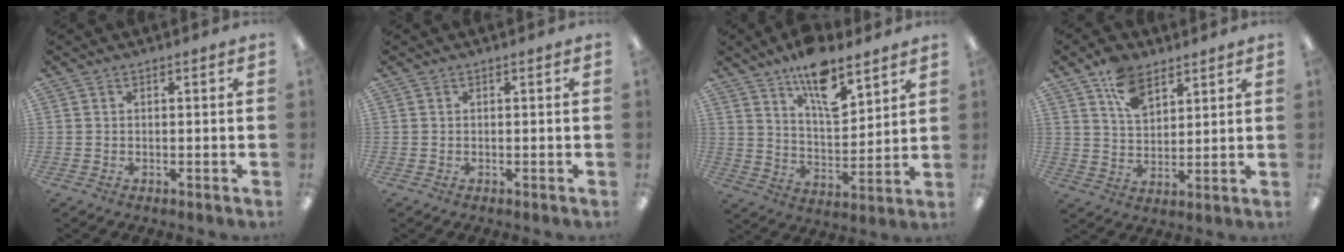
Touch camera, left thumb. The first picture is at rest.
{"total": 0.0}
{"total": 13.9, "force": [9.7, 5.5, 8.3], "torque": [-0.128, -0.053, 0.167]}
{"total": 9.2, "force": [5.9, 5.4, 4.6], "torque": [-0.085, -0.019, 0.111]}